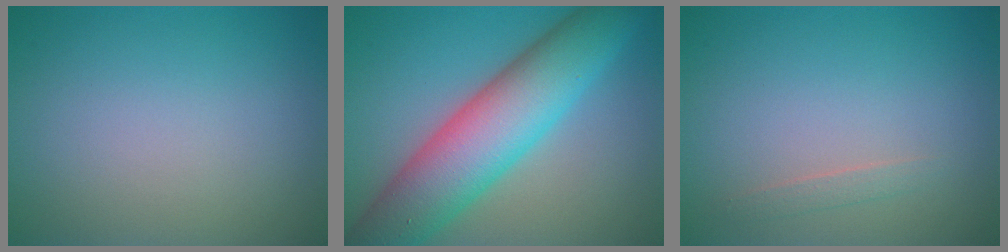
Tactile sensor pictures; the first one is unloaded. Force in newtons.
{"total": 10.3, "press": 10.3, "slide": 0.4}
{"total": 0.8, "press": 0.8, "slide": 0.1}